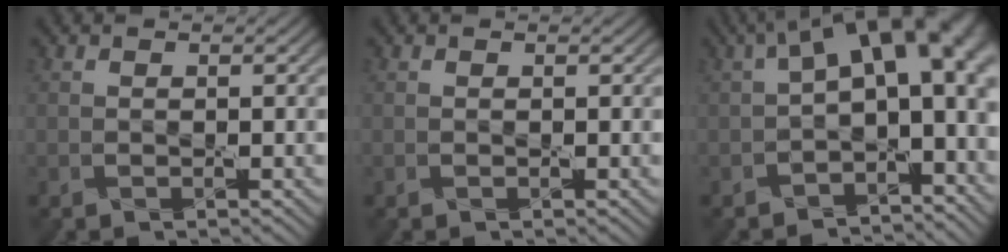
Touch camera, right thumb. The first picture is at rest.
{"total": 0.0}
{"total": 14.6, "force": [1.4, 7.7, 12.3], "torque": [-0.181, -0.007, 0.036]}